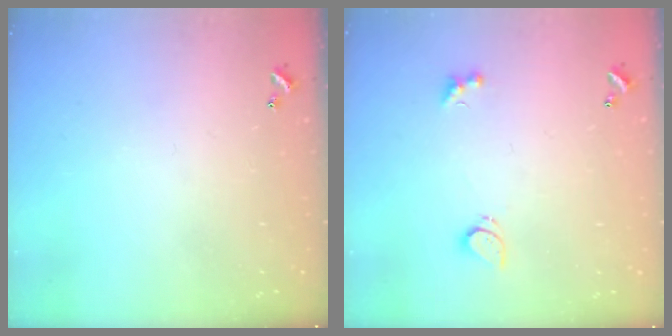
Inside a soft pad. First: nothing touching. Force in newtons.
{"total": 2.2, "press": 2.1, "slide": 0.6}